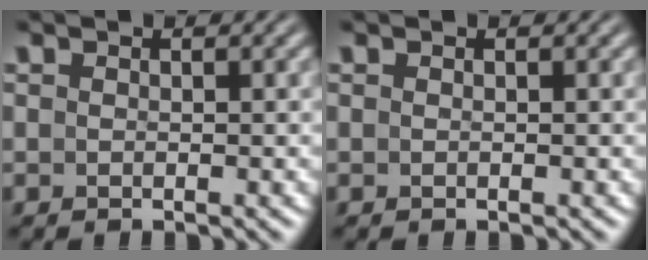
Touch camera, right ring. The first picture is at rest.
{"total": 0.0}